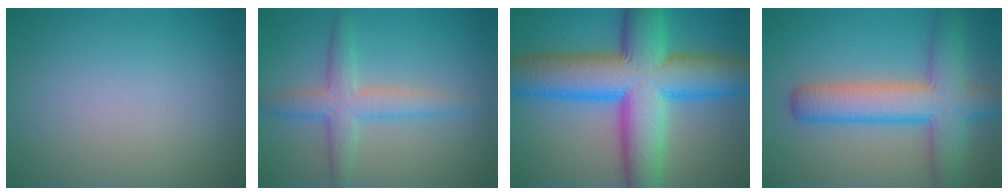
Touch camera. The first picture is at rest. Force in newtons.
{"total": 3.7, "press": 3.7, "slide": 0.2}
{"total": 13.8, "press": 13.8, "slide": 0.3}
{"total": 7.8, "press": 7.8, "slide": 0.4}